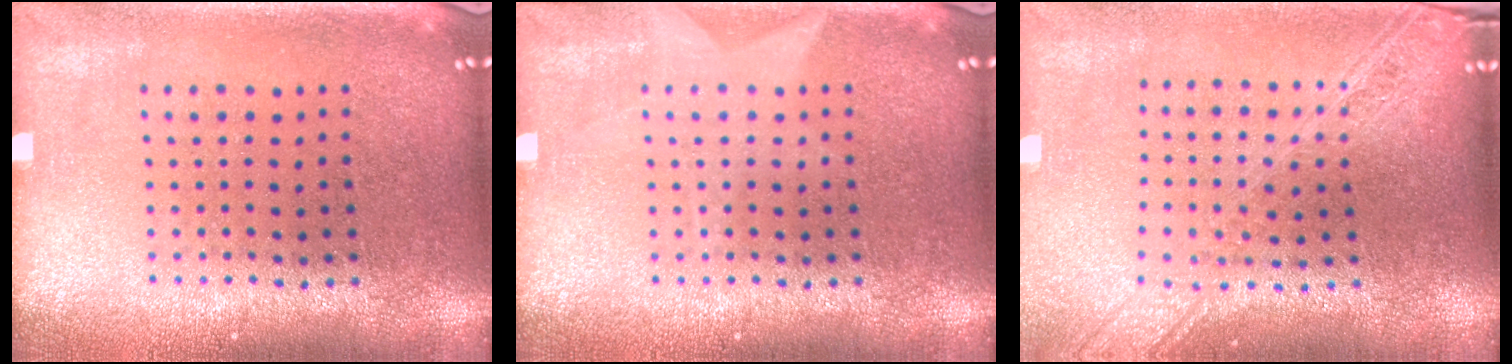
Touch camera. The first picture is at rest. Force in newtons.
{"total": 0.9, "press": 0.9, "slide": 0.2}
{"total": 2.2, "press": 1.9, "slide": 1.2}